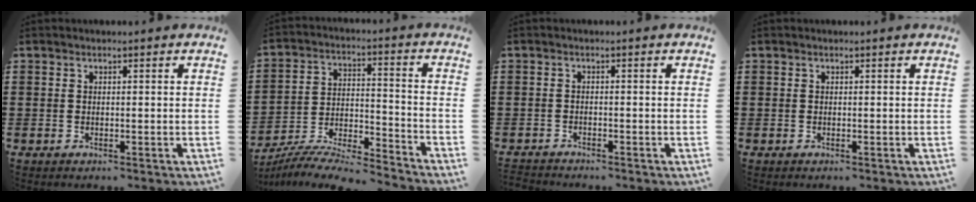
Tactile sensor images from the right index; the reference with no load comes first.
{"total": 6.8, "force": [-6.6, 0.4, 1.9], "torque": [-0.044, -0.008, -0.132]}
{"total": 1.5, "force": [-1.4, -0.1, -0.2], "torque": [-0.001, 0.000, -0.032]}
{"total": 0.0}